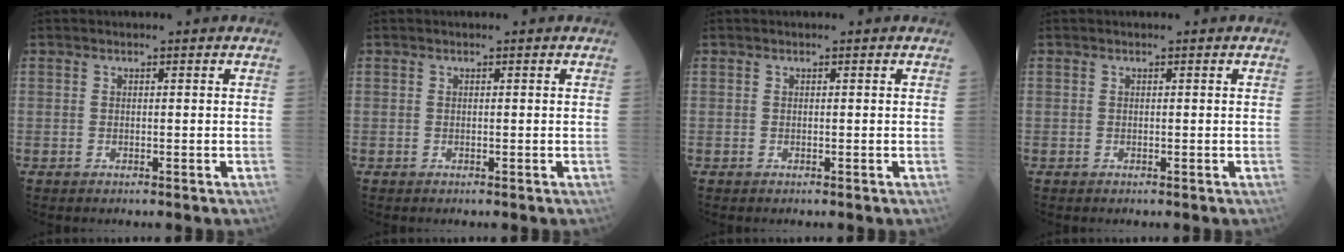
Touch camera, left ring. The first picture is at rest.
{"total": 0.0}
{"total": 0.0}
{"total": 0.0}